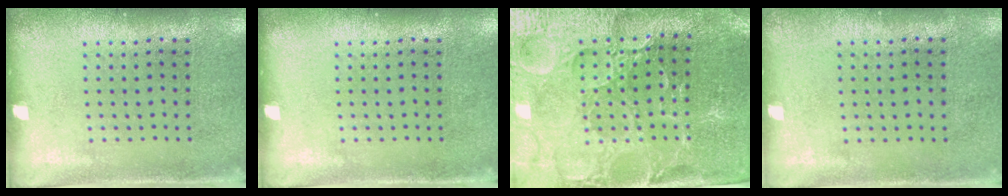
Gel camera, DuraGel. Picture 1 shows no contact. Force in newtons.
{"total": 0.0}
{"total": 3.5, "press": 3.4, "slide": 0.6}
{"total": 0.0}